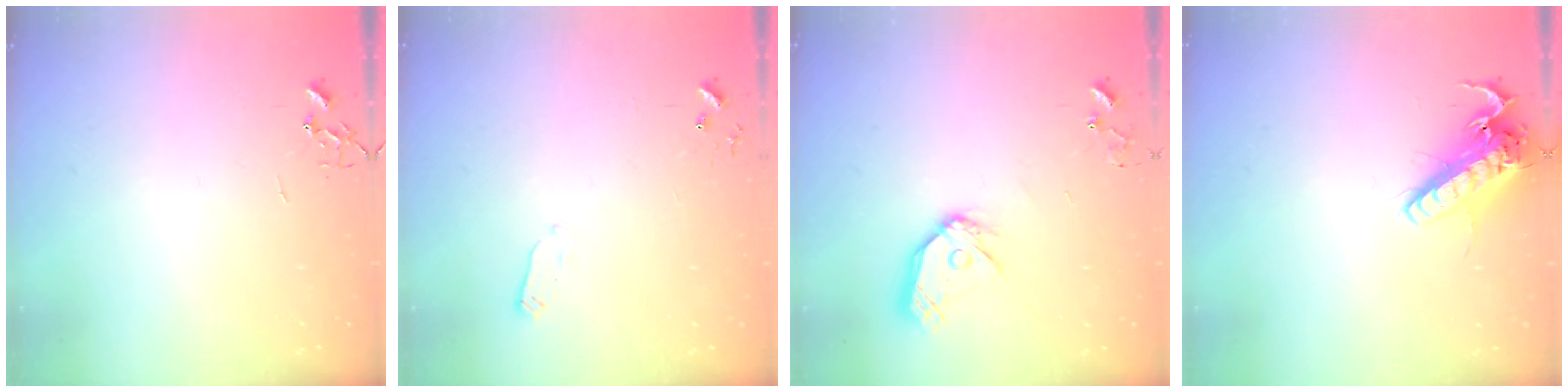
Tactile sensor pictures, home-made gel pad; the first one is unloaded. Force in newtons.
{"total": 2.4, "press": 2.4, "slide": 0.4}
{"total": 13.0, "press": 12.9, "slide": 1.6}
{"total": 16.4, "press": 16.1, "slide": 3.2}